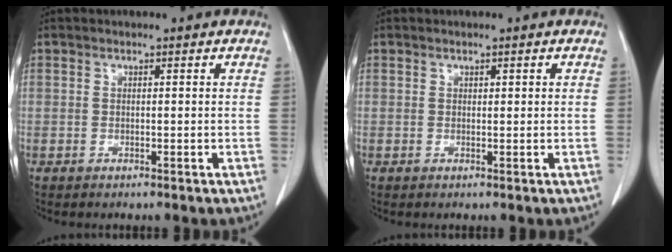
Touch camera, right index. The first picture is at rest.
{"total": 0.6, "force": [0.3, 0.2, 0.5], "torque": [-0.006, 0.000, 0.005]}